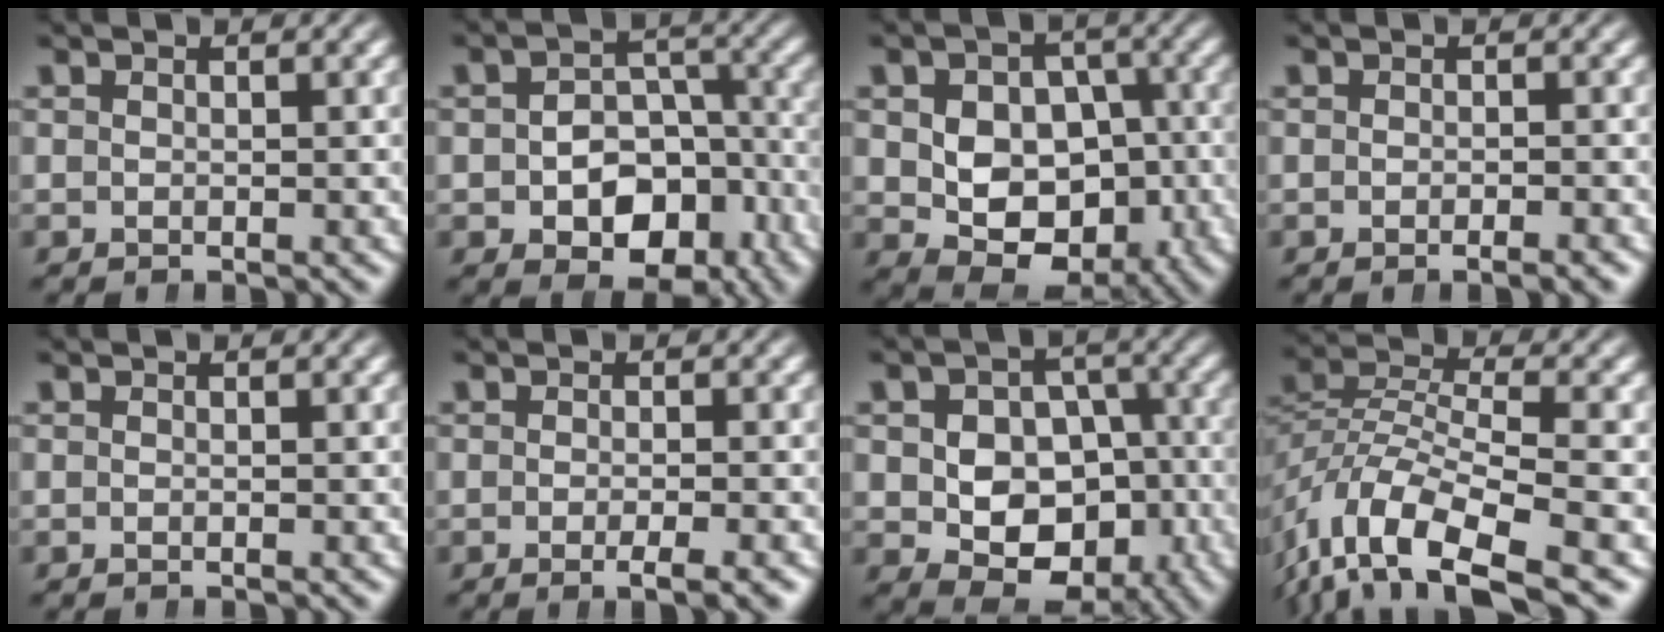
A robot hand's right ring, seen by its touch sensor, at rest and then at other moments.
{"total": 7.2, "force": [-3.4, 4.8, 4.1], "torque": [-0.052, -0.031, -0.041]}
{"total": 10.5, "force": [-2.9, 8.2, 5.9], "torque": [-0.110, -0.056, -0.031]}
{"total": 1.2, "force": [-1.0, 0.1, 0.8], "torque": [-0.010, 0.002, -0.019]}
{"total": 0.0}
{"total": 2.8, "force": [-1.8, 0.4, 2.0], "torque": [-0.033, -0.004, -0.030]}
{"total": 10.1, "force": [-2.9, 7.9, 5.6], "torque": [-0.092, -0.056, -0.030]}
{"total": 8.3, "force": [-3.6, 4.4, 6.0], "torque": [-0.131, -0.034, -0.045]}